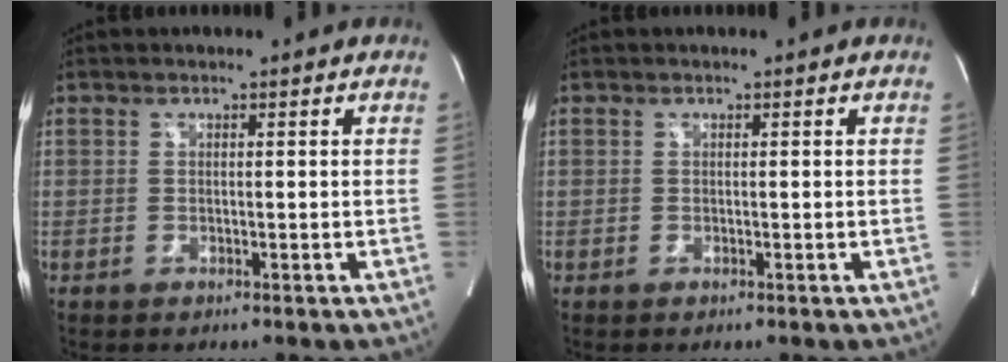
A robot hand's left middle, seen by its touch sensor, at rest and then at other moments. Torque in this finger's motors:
{"motor_torque": [0.00, 0.00, 0.00, 0.00]}